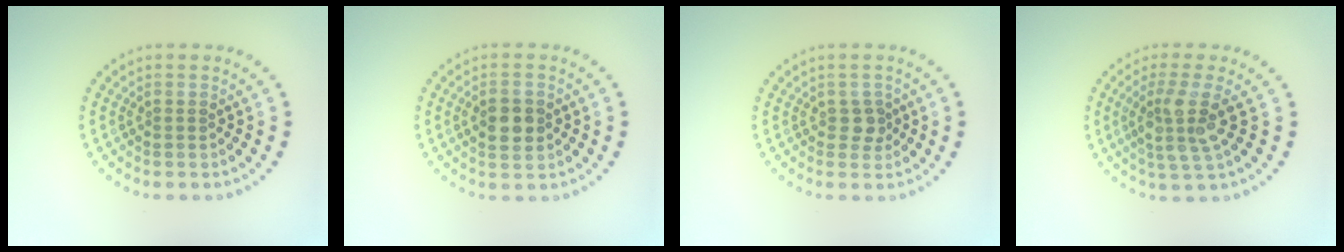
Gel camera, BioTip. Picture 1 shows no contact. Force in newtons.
{"total": 3.0, "press": 3.0, "slide": 0.1}
{"total": 1.3, "press": 1.2, "slide": 0.5}
{"total": 3.7, "press": 3.0, "slide": 2.1}